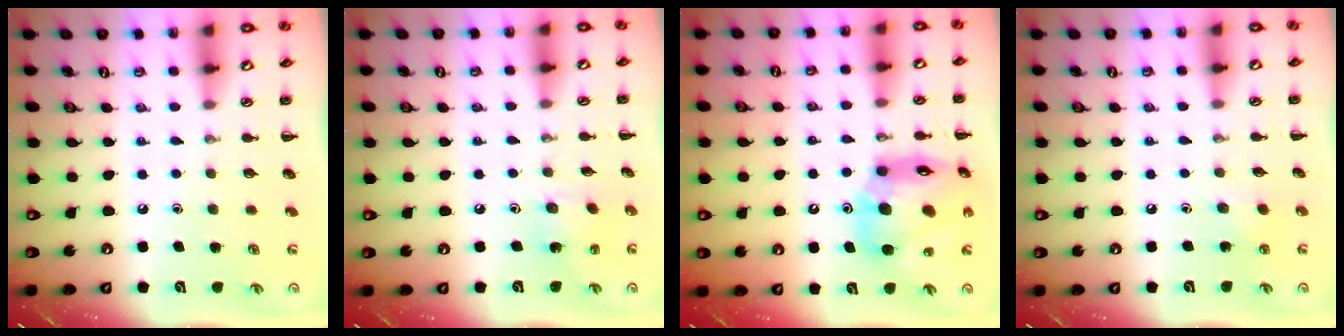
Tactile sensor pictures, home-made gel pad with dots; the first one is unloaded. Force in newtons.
{"total": 3.8, "press": 3.6, "slide": 1.1}
{"total": 18.1, "press": 17.4, "slide": 5.1}
{"total": 5.6, "press": 5.4, "slide": 1.6}